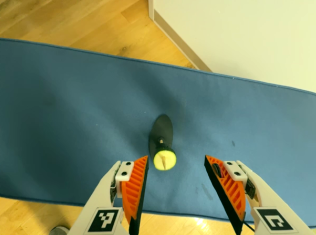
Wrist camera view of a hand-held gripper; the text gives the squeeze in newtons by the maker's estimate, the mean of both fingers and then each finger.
{"total": 0.0}